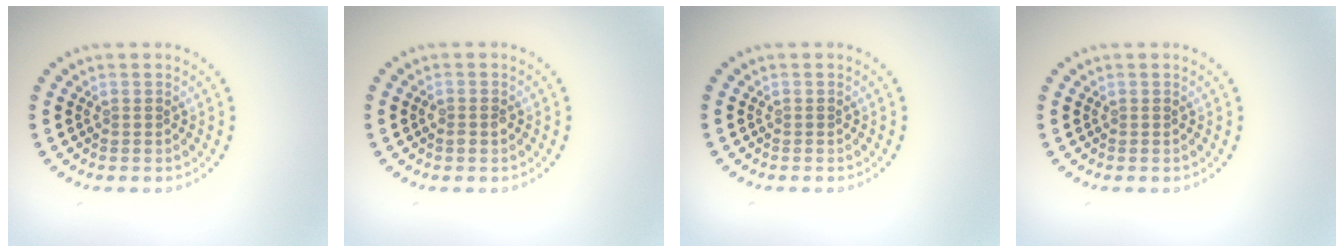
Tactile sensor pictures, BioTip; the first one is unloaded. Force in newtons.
{"total": 1.1, "press": 1.0, "slide": 0.2}
{"total": 0.0}
{"total": 0.0}